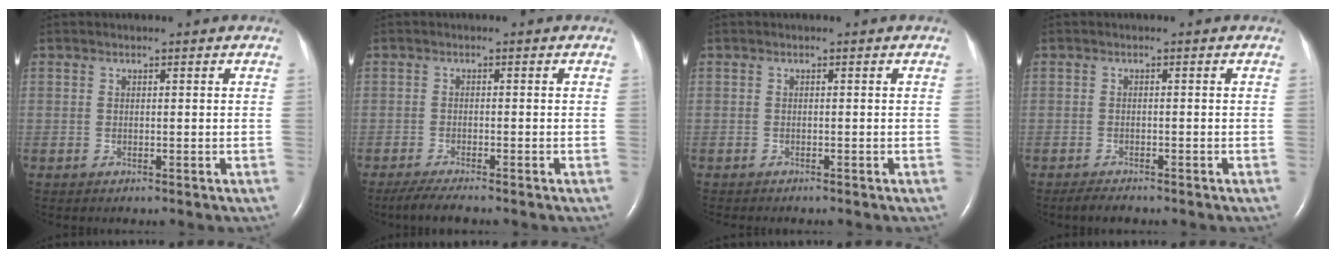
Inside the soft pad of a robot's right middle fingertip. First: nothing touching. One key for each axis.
{"total": 4.1, "fx": -3.4, "fy": 0.0, "fz": 2.2, "tx": -0.047, "ty": -0.013, "tz": -0.060}
{"total": 2.0, "fx": -1.8, "fy": 0.3, "fz": 0.9, "tx": -0.017, "ty": -0.003, "tz": -0.018}
{"total": 2.2, "fx": -1.9, "fy": 0.4, "fz": 1.0, "tx": -0.027, "ty": -0.007, "tz": -0.029}